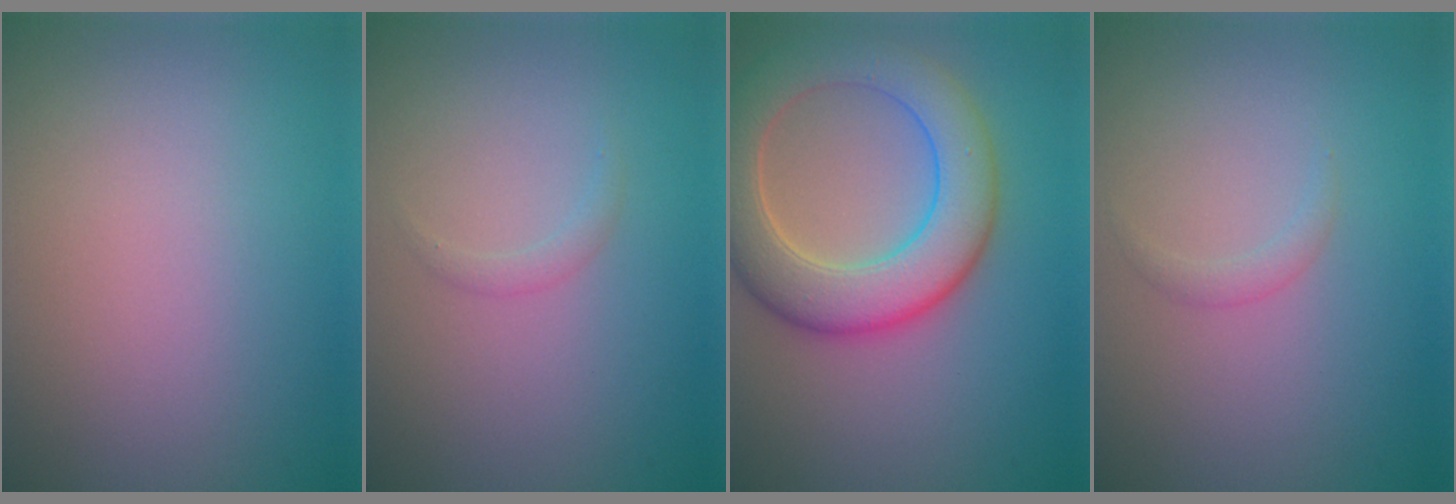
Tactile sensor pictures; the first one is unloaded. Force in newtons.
{"total": 0.8, "press": 0.8, "slide": 0.1}
{"total": 8.0, "press": 7.9, "slide": 0.7}
{"total": 0.9, "press": 0.9, "slide": 0.1}